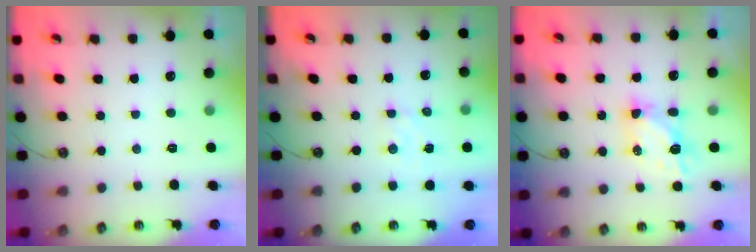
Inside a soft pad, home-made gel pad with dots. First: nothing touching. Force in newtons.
{"total": 2.9, "press": 2.9, "slide": 0.3}
{"total": 5.5, "press": 5.5, "slide": 0.3}